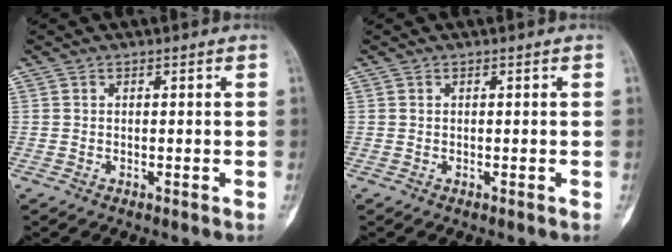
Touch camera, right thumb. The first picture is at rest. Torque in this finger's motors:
{"motor_torque": [0.03, 0.30, 0.03, -0.12, 0.12]}